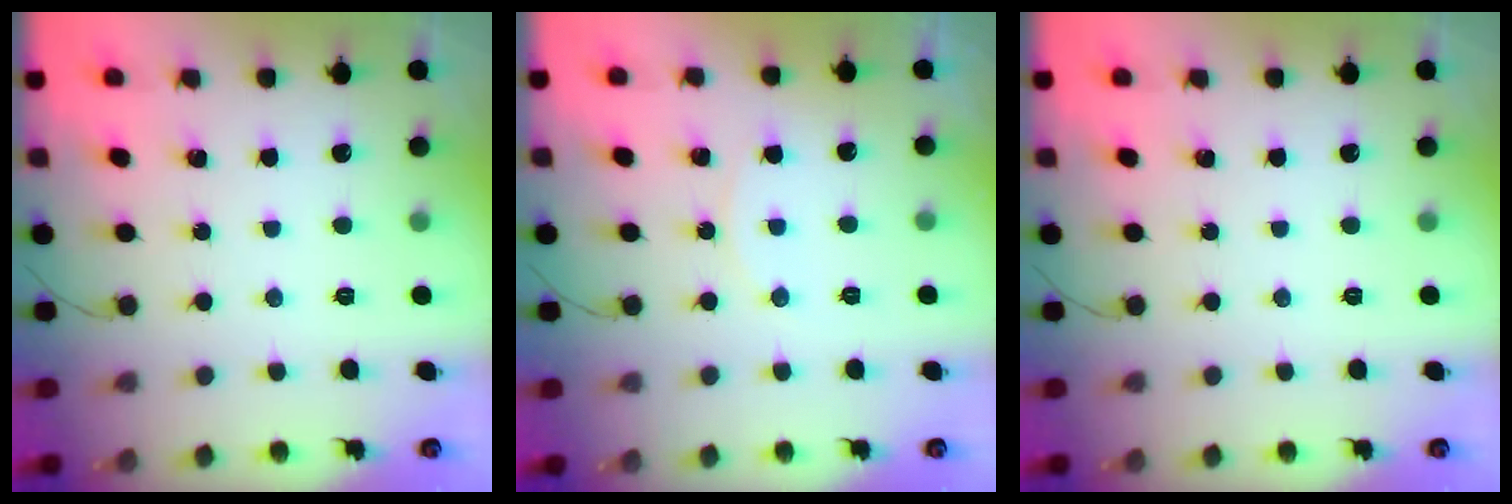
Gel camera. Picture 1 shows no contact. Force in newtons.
{"total": 3.6, "press": 3.6, "slide": 0.4}
{"total": 0.0}